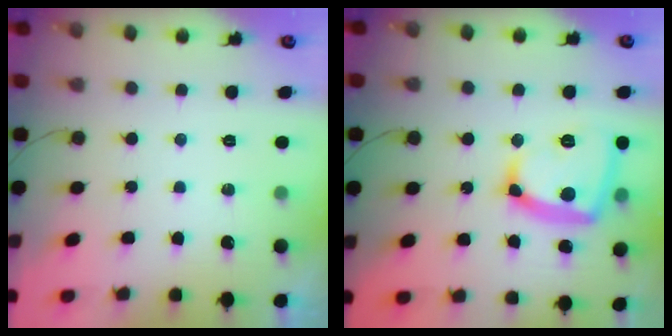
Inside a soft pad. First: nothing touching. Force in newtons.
{"total": 16.1, "press": 16.0, "slide": 1.6}